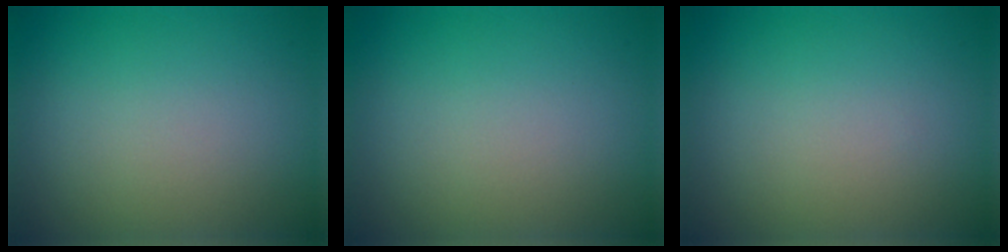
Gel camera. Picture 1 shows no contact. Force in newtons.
{"total": 0.0}
{"total": 0.0}